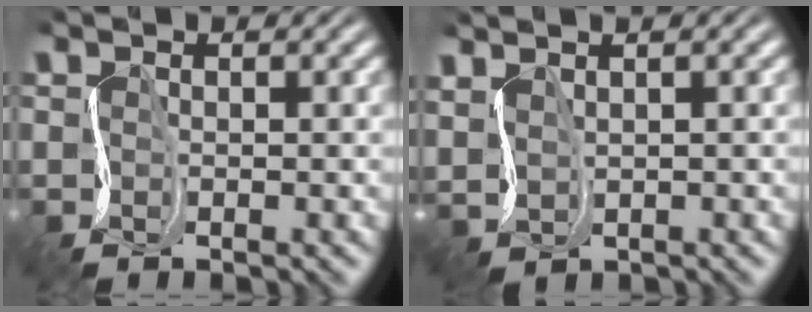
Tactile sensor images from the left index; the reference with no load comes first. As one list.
[{"total": 2.2, "force": [1.6, 0.7, 1.3], "torque": [-0.040, 0.009, 0.036]}]